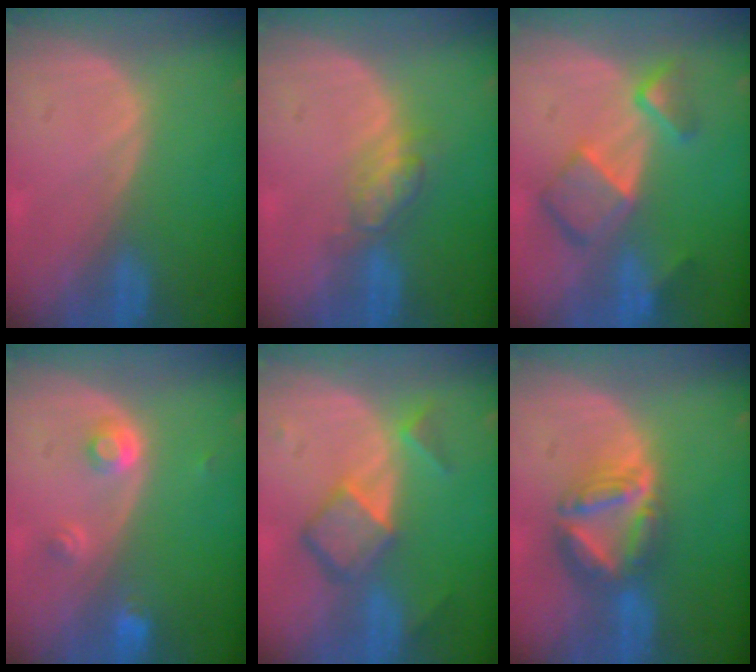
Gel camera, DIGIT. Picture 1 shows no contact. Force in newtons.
{"total": 4.7, "press": 4.2, "slide": 2.1}
{"total": 7.8, "press": 6.7, "slide": 3.9}
{"total": 3.0, "press": 2.8, "slide": 1.2}
{"total": 6.8, "press": 5.8, "slide": 3.6}
{"total": 7.8, "press": 6.8, "slide": 3.8}